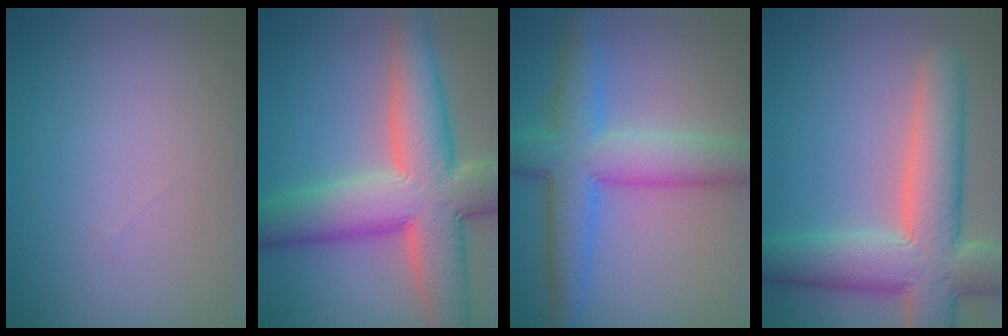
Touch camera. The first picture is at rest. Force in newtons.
{"total": 11.5, "press": 11.4, "slide": 1.1}
{"total": 6.9, "press": 6.9, "slide": 0.2}
{"total": 9.0, "press": 9.0, "slide": 0.9}